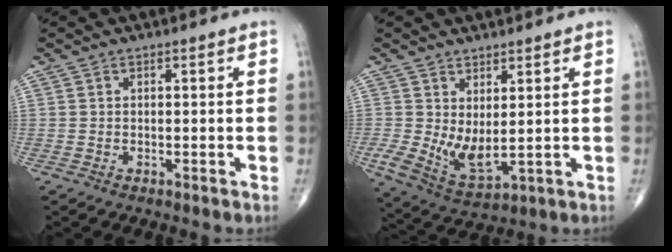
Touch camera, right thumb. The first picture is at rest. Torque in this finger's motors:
{"motor_torque": [1.40, 1.44, 0.52, -0.33, 0.06]}